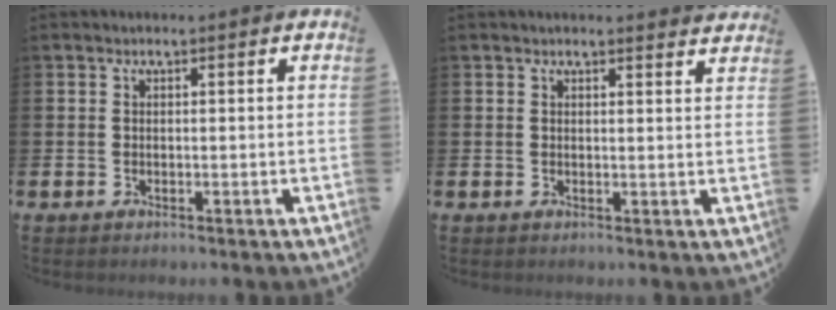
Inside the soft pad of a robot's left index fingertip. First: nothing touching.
{"total": 1.7, "force": [1.7, 0.0, 0.0], "torque": [0.010, -0.012, 0.029]}